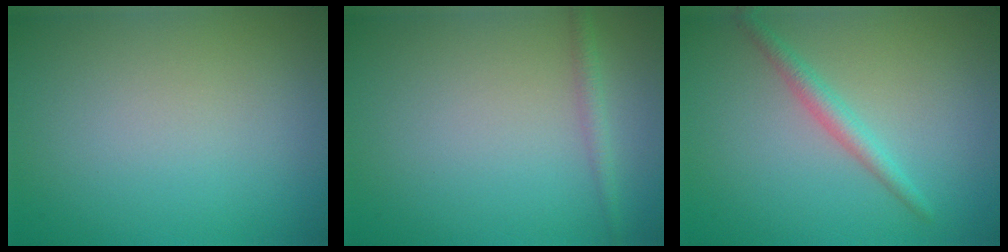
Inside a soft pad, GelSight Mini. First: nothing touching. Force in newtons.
{"total": 1.2, "press": 1.2, "slide": 0.1}
{"total": 2.1, "press": 2.1, "slide": 0.1}